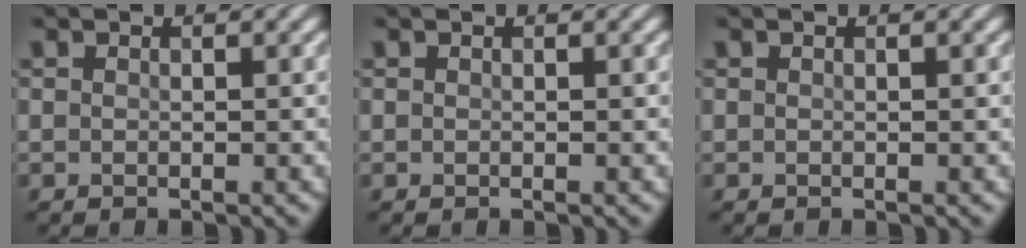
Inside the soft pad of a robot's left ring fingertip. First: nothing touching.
{"total": 0.0}
{"total": 0.0}